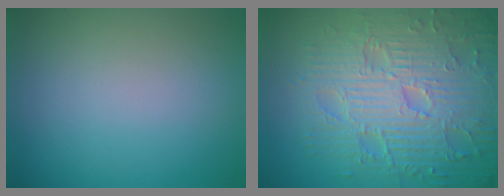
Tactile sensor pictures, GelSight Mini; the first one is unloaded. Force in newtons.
{"total": 9.3, "press": 6.8, "slide": 6.3}